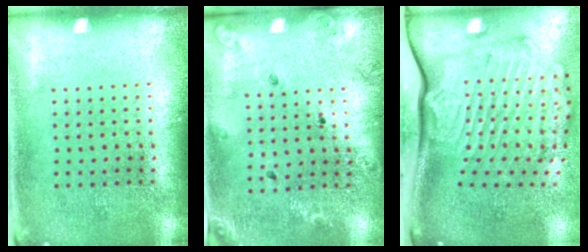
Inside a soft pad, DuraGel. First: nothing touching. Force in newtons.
{"total": 1.3, "press": 1.3, "slide": 0.3}
{"total": 3.1, "press": 2.4, "slide": 2.0}